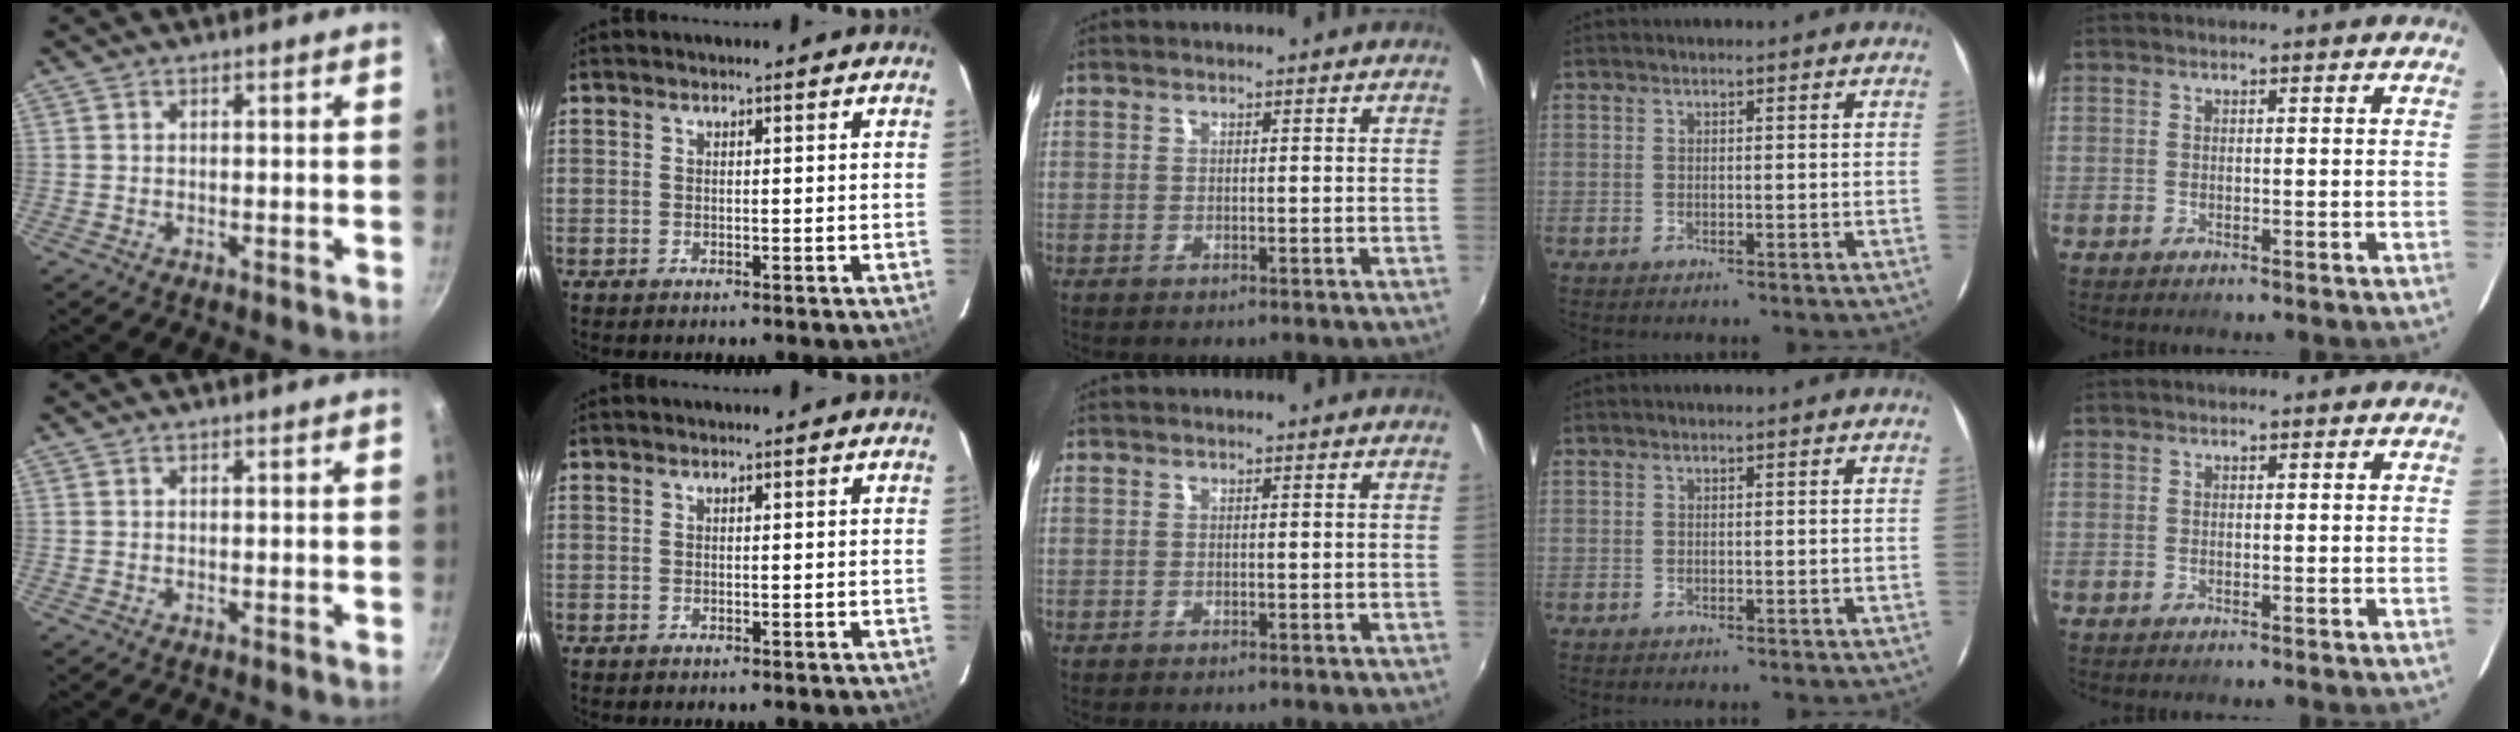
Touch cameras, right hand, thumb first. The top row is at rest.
{}